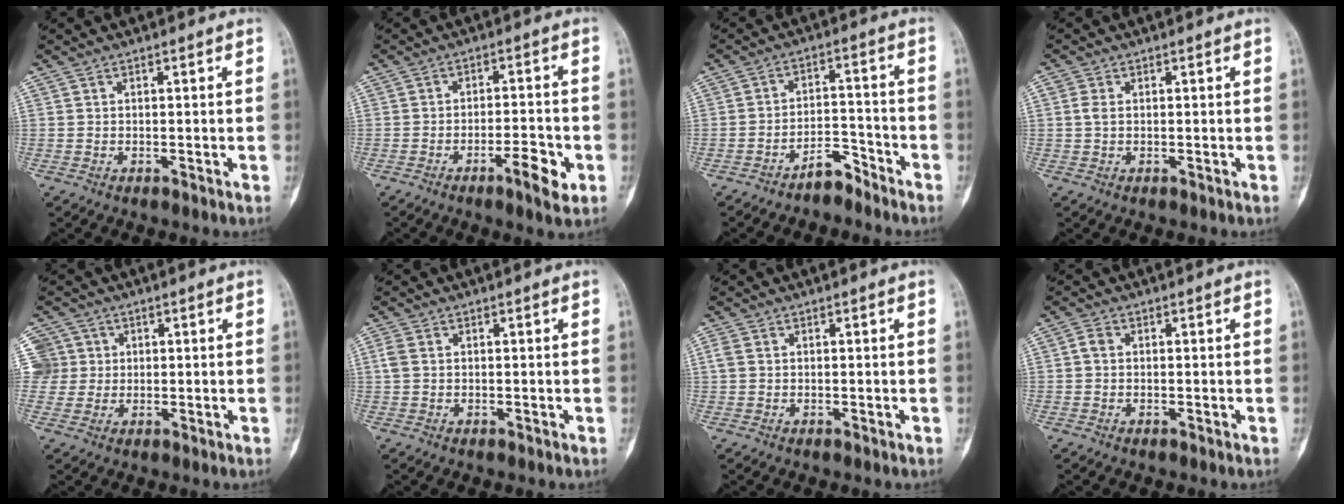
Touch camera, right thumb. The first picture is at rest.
{"total": 6.5, "force": [-2.9, 1.7, 5.5], "torque": [-0.081, 0.014, -0.043]}
{"total": 5.1, "force": [-4.3, 2.0, 1.9], "torque": [-0.019, 0.048, -0.074]}
{"total": 1.7, "force": [0.3, 1.1, 1.2], "torque": [-0.027, 0.004, 0.005]}
{"total": 6.7, "force": [1.7, 6.5, 0.5], "torque": [0.012, 0.015, 0.034]}
{"total": 1.9, "force": [0.3, 1.3, 1.4], "torque": [-0.042, 0.005, 0.006]}
{"total": 1.5, "force": [0.3, 1.1, 1.0], "torque": [-0.029, 0.005, 0.006]}
{"total": 1.5, "force": [0.0, 1.1, 1.0], "torque": [-0.015, 0.002, -0.004]}